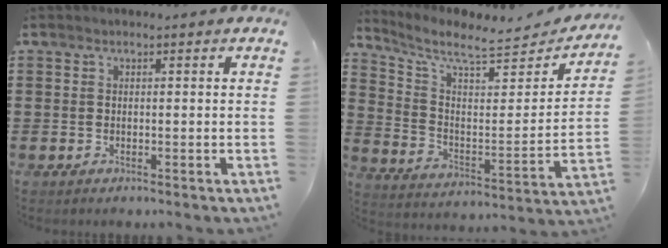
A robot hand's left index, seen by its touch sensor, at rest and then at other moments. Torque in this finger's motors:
{"motor_torque": [1.28, -0.86, 0.11, 0.04]}